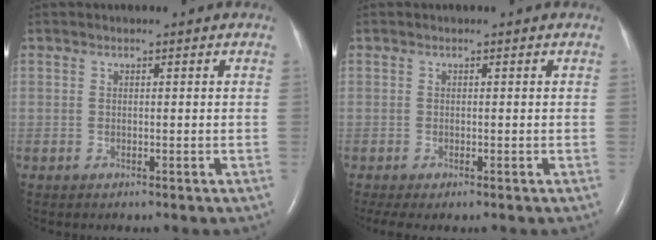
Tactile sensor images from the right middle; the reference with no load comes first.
{"total": 3.2, "force": [-2.3, 0.9, 1.9], "torque": [-0.034, -0.013, -0.034]}